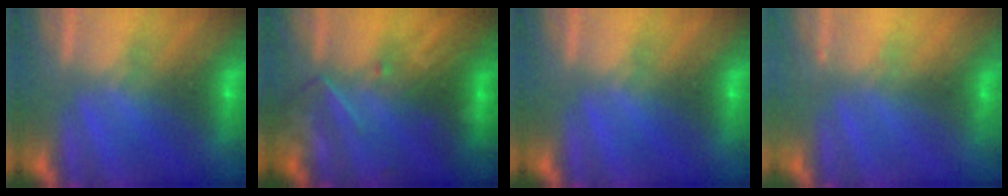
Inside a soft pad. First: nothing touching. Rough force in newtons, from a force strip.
{"total": 2.7}
{"total": 0.0}
{"total": 2.2}